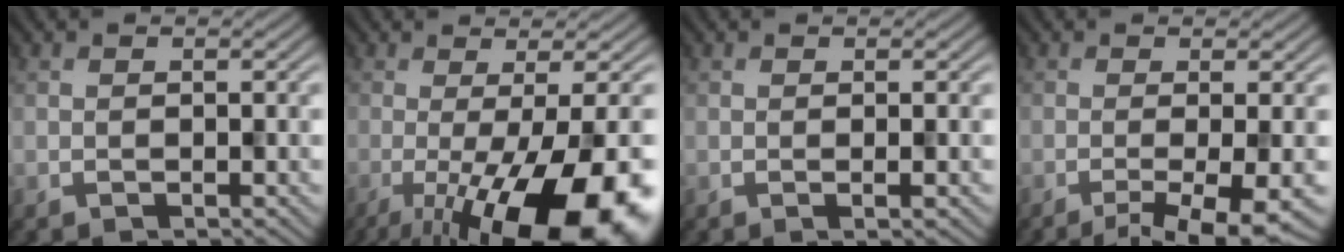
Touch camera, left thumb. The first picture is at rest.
{"total": 16.6, "force": [-6.7, 5.2, 14.3], "torque": [-0.190, -0.015, -0.095]}
{"total": 1.6, "force": [-0.3, 0.1, 1.6], "torque": [-0.024, 0.006, -0.006]}
{"total": 7.1, "force": [-3.9, 1.5, 5.8], "torque": [-0.081, -0.006, -0.049]}